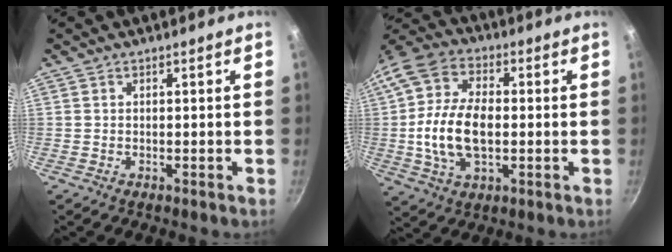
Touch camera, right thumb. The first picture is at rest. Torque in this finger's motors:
{"motor_torque": [0.71, 2.51, 1.01, -0.41, 0.19]}